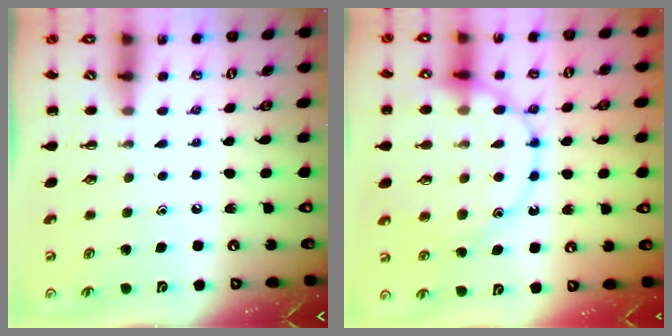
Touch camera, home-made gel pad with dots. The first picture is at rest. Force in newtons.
{"total": 19.5, "press": 19.4, "slide": 1.7}